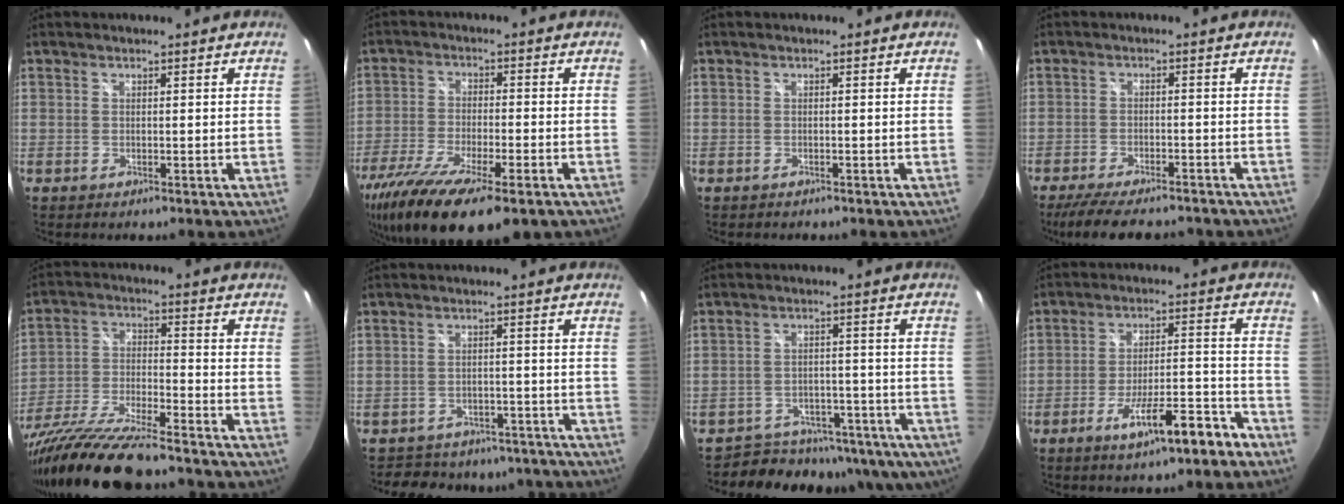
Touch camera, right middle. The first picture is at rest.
{"total": 18.2, "force": [-12.1, 4.8, 12.7], "torque": [-0.256, -0.069, -0.206]}
{"total": 0.8, "force": [-0.7, 0.4, 0.2], "torque": [-0.007, -0.001, -0.010]}
{"total": 12.3, "force": [-10.4, 3.0, 5.9], "torque": [-0.124, -0.027, -0.157]}
{"total": 21.0, "force": [-17.0, 3.2, 11.8], "torque": [-0.238, -0.061, -0.295]}
{"total": 16.7, "force": [-14.1, 7.4, 4.9], "torque": [-0.107, 0.019, -0.170]}
{"total": 15.6, "force": [-12.8, 7.3, 5.1], "torque": [-0.094, 0.005, -0.162]}
{"total": 11.4, "force": [-7.8, 2.0, 8.2], "torque": [-0.136, 0.000, -0.112]}